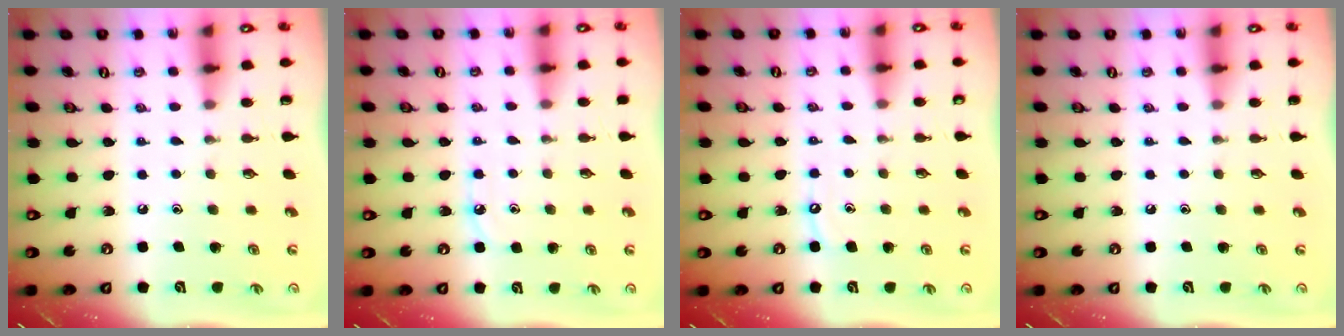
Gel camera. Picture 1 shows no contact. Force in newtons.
{"total": 4.5, "press": 4.5, "slide": 0.4}
{"total": 4.9, "press": 4.8, "slide": 0.6}
{"total": 0.0}